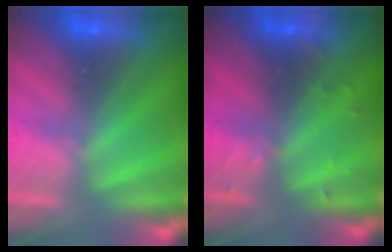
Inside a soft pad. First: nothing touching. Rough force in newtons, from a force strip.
{"total": 2.9}